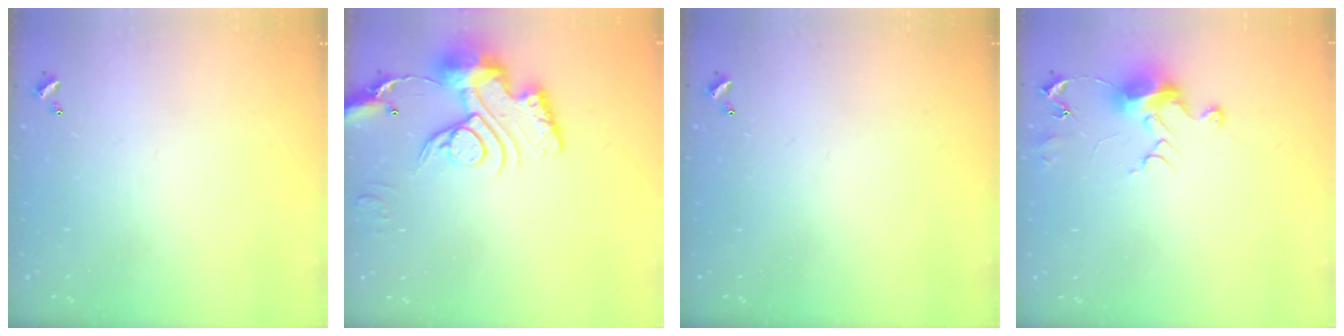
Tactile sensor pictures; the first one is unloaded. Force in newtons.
{"total": 15.5, "press": 15.4, "slide": 1.7}
{"total": 0.0}
{"total": 7.7, "press": 7.7, "slide": 0.4}